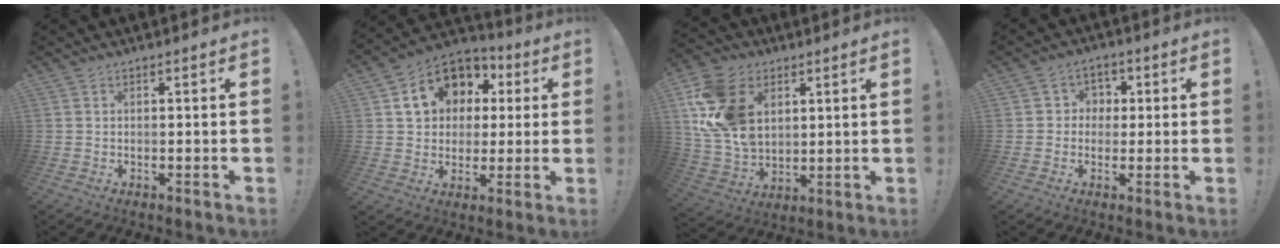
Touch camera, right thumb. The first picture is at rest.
{"total": 15.3, "force": [5.2, 12.3, 7.5], "torque": [-0.115, -0.010, 0.108]}
{"total": 19.4, "force": [6.3, 14.1, 11.7], "torque": [-0.243, -0.027, 0.121]}
{"total": 4.8, "force": [-0.2, 4.7, 1.0], "torque": [-0.019, 0.010, -0.003]}